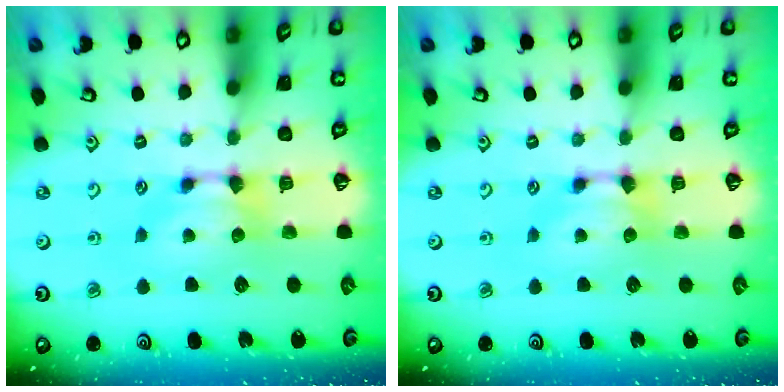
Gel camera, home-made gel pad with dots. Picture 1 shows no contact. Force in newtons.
{"total": 0.0}